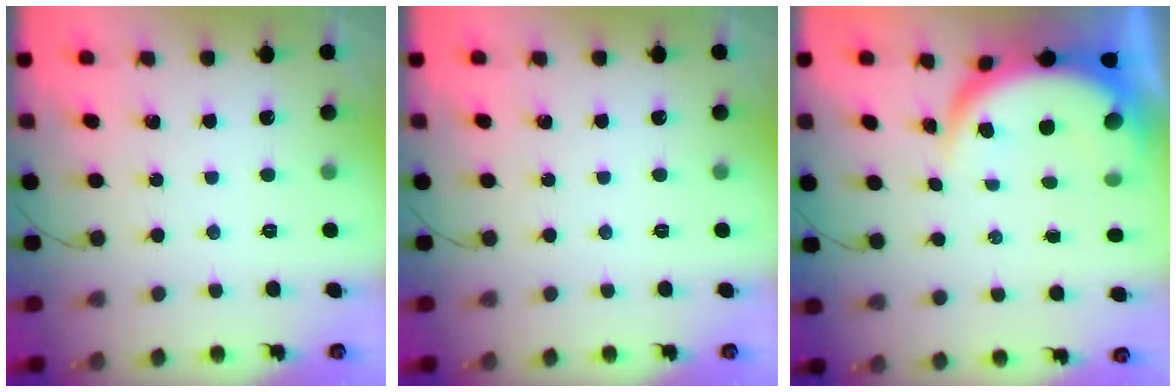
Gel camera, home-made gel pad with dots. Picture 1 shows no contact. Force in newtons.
{"total": 0.0}
{"total": 7.0, "press": 7.0, "slide": 0.5}